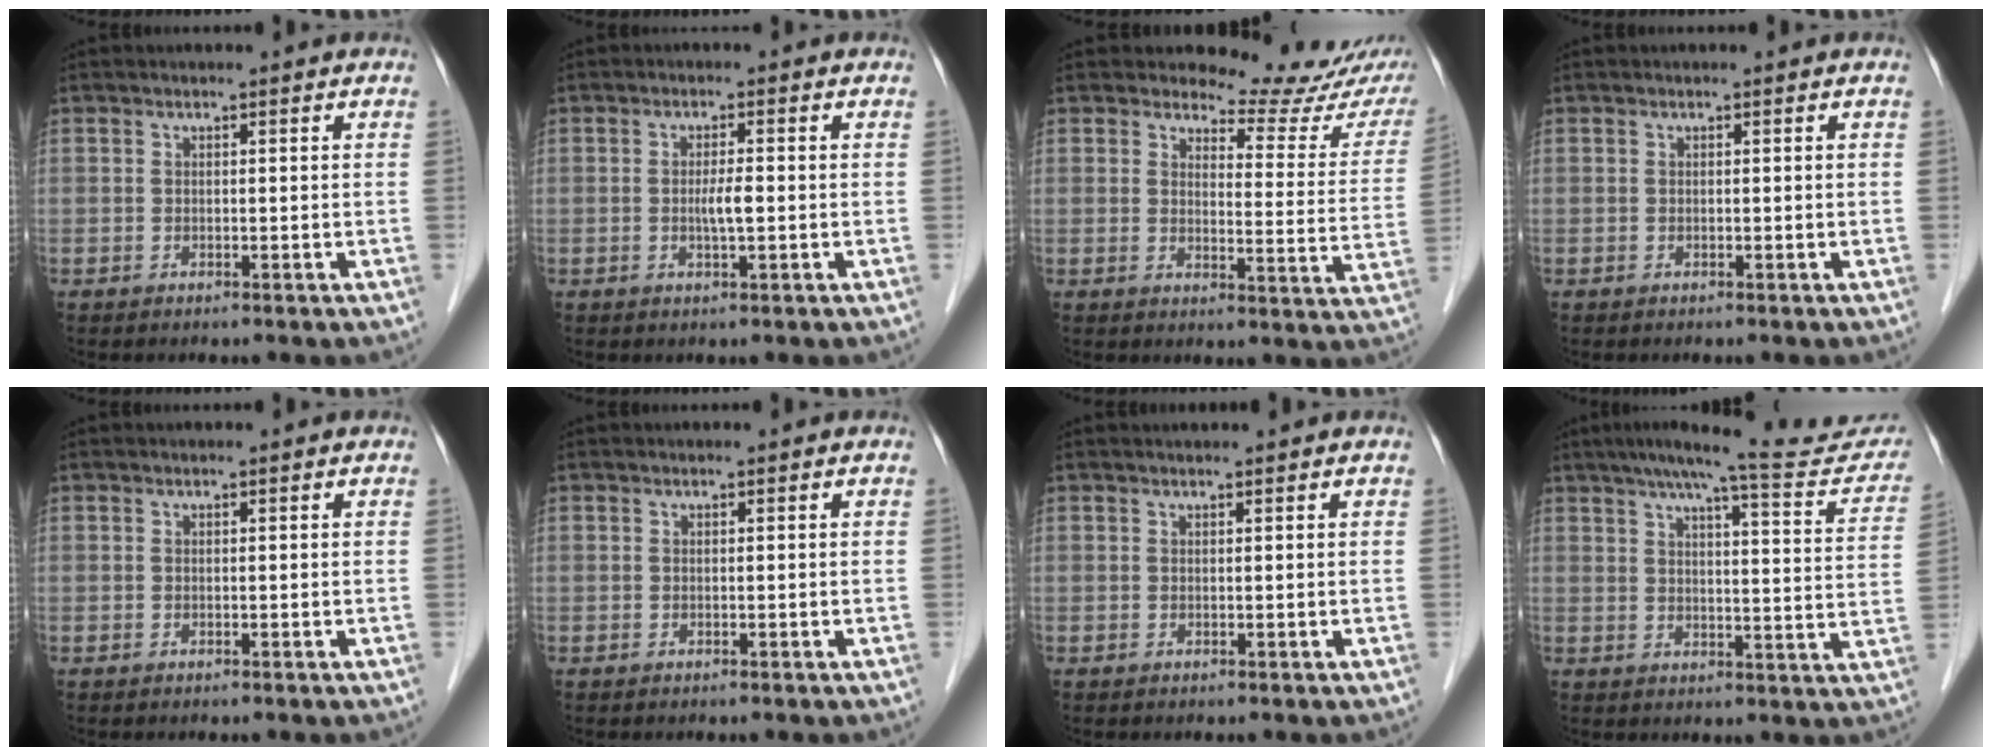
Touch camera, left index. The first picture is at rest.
{"total": 2.4, "force": [-0.4, 0.3, 2.4], "torque": [-0.048, -0.001, -0.008]}
{"total": 10.4, "force": [10.1, 1.4, 1.9], "torque": [-0.004, -0.059, 0.101]}
{"total": 0.0}
{"total": 0.0}
{"total": 0.0}
{"total": 1.4, "force": [1.3, -0.1, 0.4], "torque": [-0.007, 0.016, 0.024]}
{"total": 17.4, "force": [15.8, 1.7, 7.1], "torque": [-0.091, -0.016, 0.189]}